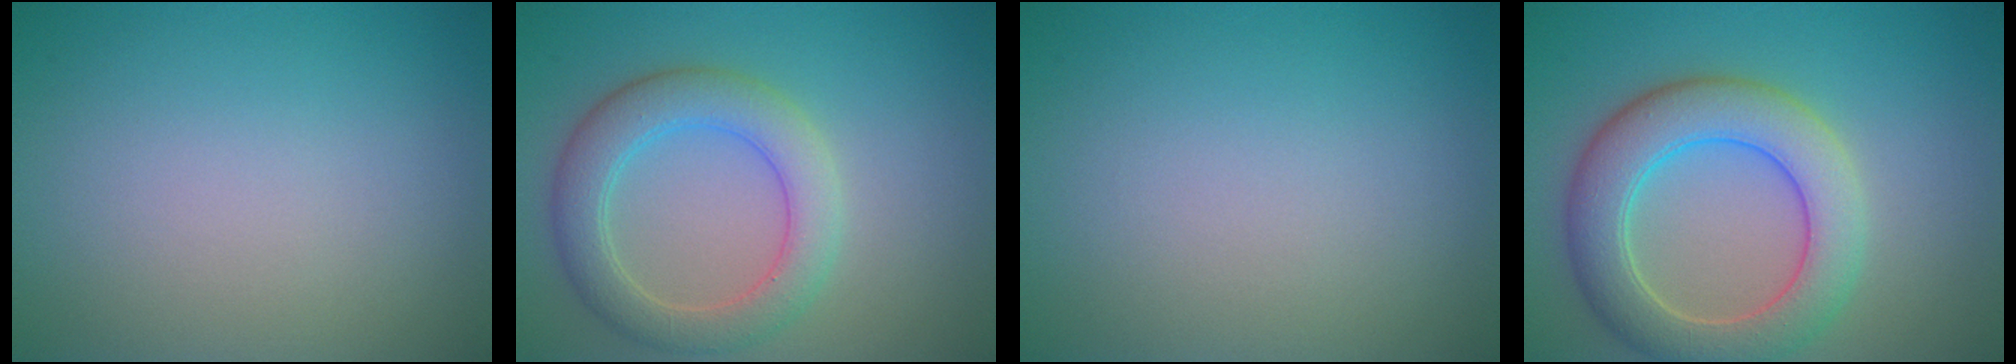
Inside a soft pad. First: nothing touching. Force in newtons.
{"total": 4.8, "press": 4.8, "slide": 0.4}
{"total": 0.0}
{"total": 6.9, "press": 6.9, "slide": 0.8}